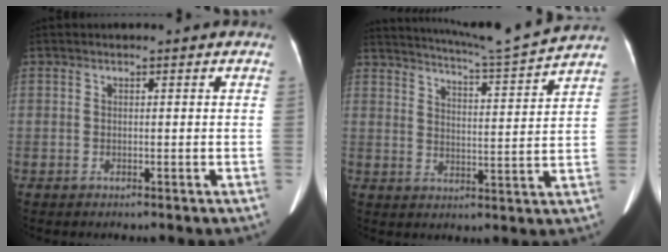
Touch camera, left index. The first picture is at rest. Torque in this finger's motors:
{"motor_torque": [0.37, -0.95, -0.02, 0.01]}